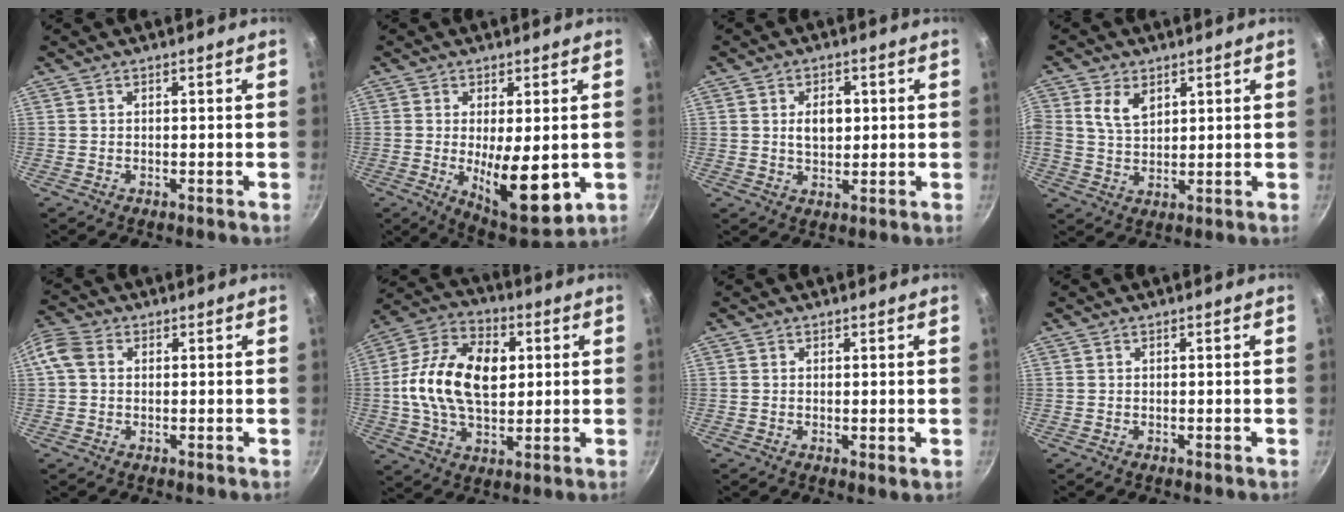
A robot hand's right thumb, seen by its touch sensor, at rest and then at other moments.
{"total": 12.7, "force": [-1.3, 4.6, 11.7], "torque": [-0.166, -0.019, -0.003]}
{"total": 5.4, "force": [0.7, 3.5, 4.0], "torque": [-0.047, -0.001, 0.011]}
{"total": 6.1, "force": [2.4, 4.1, 3.9], "torque": [-0.066, -0.009, 0.047]}
{"total": 5.9, "force": [1.0, 4.5, 3.7], "torque": [-0.081, 0.015, 0.008]}
{"total": 18.1, "force": [1.8, 11.5, 13.9], "torque": [-0.230, 0.017, 0.019]}
{"total": 1.1, "force": [0.1, 0.2, 1.1], "torque": [-0.018, -0.006, 0.000]}
{"total": 0.0}